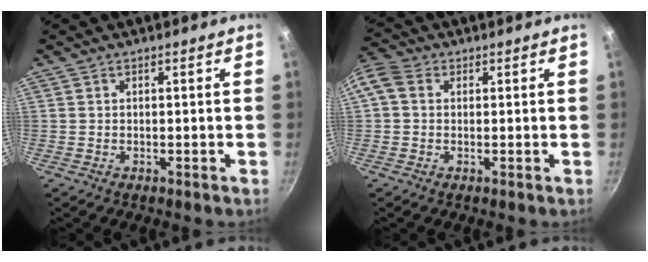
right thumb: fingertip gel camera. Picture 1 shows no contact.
{"total": 6.8, "force": [1.3, 5.5, 3.8], "torque": [-0.092, 0.023, 0.010]}